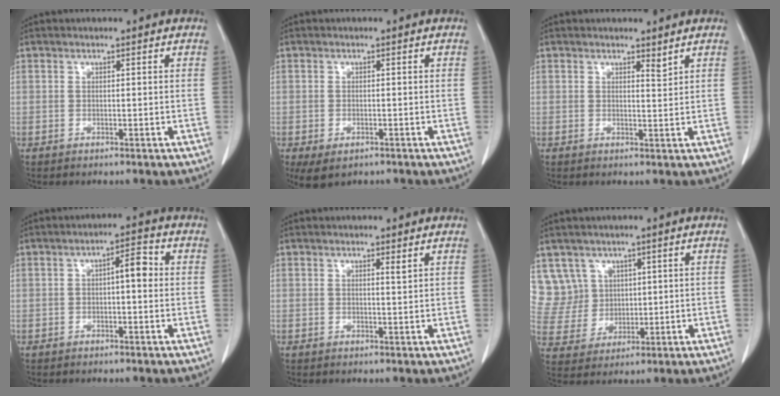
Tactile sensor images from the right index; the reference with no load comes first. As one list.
[{"total": 4.5, "force": [-2.7, 2.4, 2.7], "torque": [-0.051, -0.010, -0.037]}, {"total": 1.2, "force": [1.1, 0.1, 0.5], "torque": [-0.010, -0.010, 0.018]}, {"total": 3.9, "force": [0.1, 1.2, 3.7], "torque": [-0.055, 0.018, -0.001]}, {"total": 0.8, "force": [0.5, -0.1, 0.6], "torque": [-0.014, -0.005, 0.009]}, {"total": 7.4, "force": [3.5, 6.5, -0.1], "torque": [-0.001, 0.024, 0.086]}]